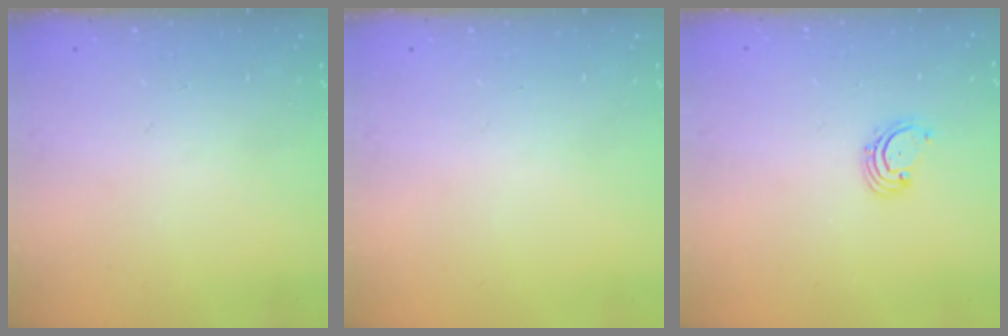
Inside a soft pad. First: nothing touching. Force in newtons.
{"total": 0.0}
{"total": 1.9, "press": 1.8, "slide": 0.2}